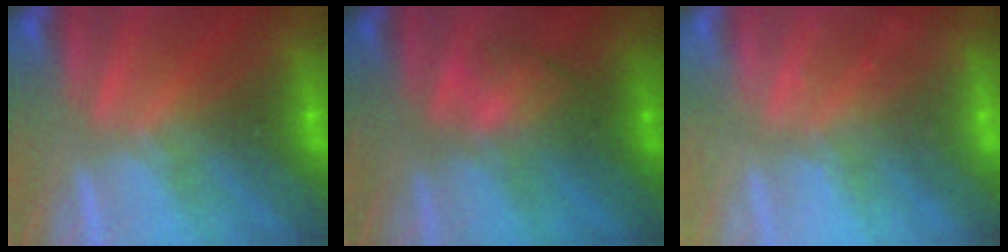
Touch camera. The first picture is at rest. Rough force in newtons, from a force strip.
{"total": 2.0}
{"total": 2.3}